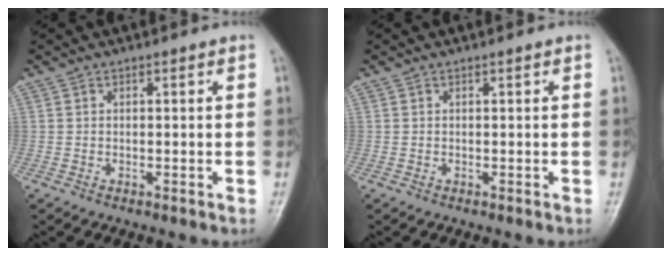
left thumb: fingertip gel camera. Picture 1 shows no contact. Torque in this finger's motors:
{"motor_torque": [0.00, 0.00, -0.03, -0.03, 0.00]}